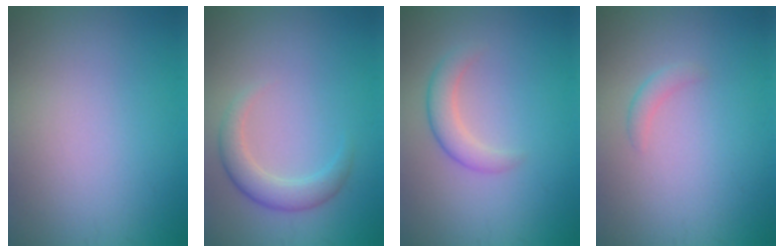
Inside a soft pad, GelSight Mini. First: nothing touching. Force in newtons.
{"total": 2.7, "press": 2.7, "slide": 0.2}
{"total": 2.4, "press": 2.4, "slide": 0.2}
{"total": 1.0, "press": 1.0, "slide": 0.0}